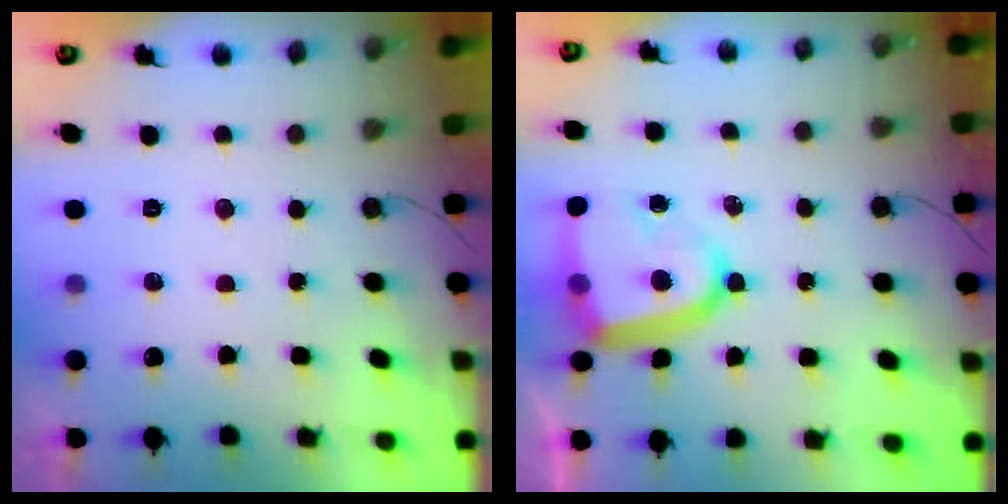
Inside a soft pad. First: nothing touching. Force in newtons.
{"total": 14.0, "press": 13.9, "slide": 1.5}